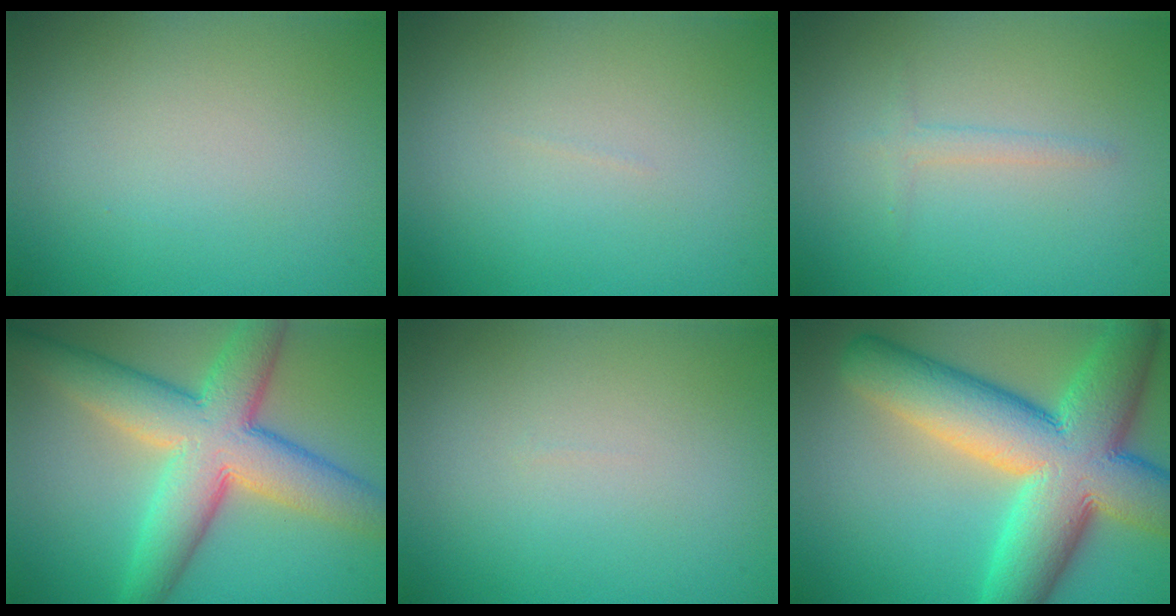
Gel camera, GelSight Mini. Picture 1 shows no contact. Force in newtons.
{"total": 0.0}
{"total": 1.1, "press": 1.1, "slide": 0.1}
{"total": 9.9, "press": 9.9, "slide": 0.5}
{"total": 0.0}
{"total": 14.0, "press": 14.0, "slide": 0.7}